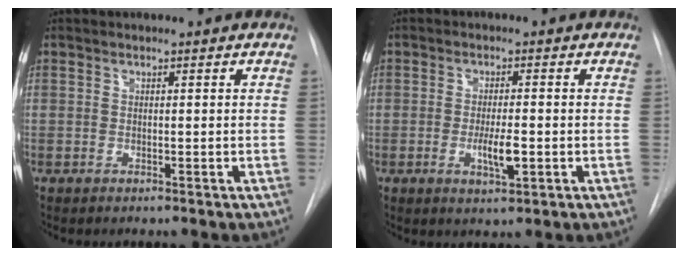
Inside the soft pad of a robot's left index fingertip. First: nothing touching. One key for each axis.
{"total": 4.6, "fx": -2.7, "fy": 0.7, "fz": 3.7, "tx": -0.067, "ty": -0.008, "tz": -0.037}